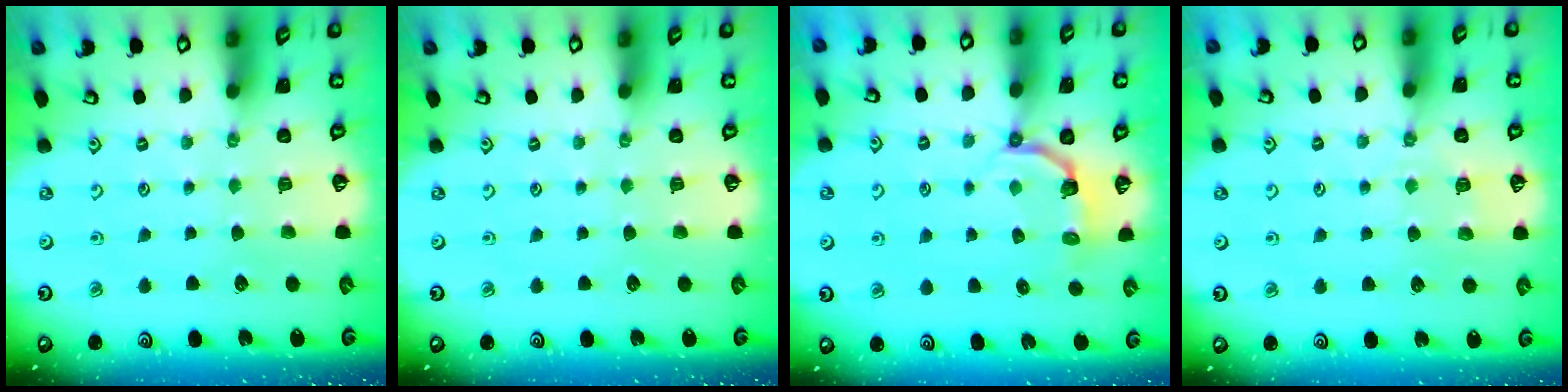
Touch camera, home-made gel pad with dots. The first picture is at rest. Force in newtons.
{"total": 0.0}
{"total": 3.5, "press": 1.8, "slide": 3.1}
{"total": 4.0, "press": 3.9, "slide": 0.6}